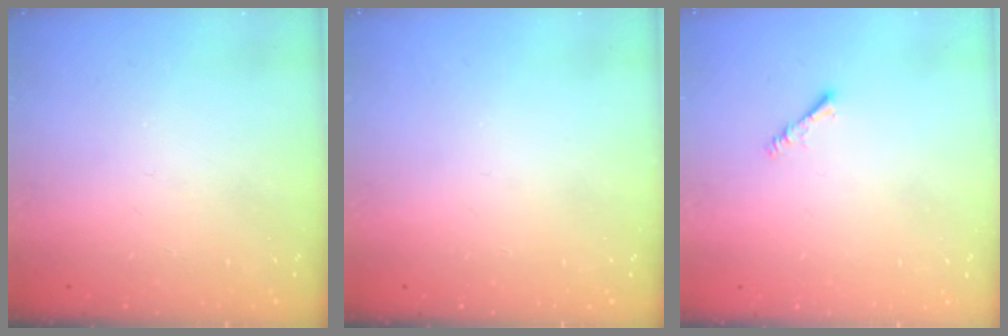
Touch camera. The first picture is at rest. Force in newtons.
{"total": 0.0}
{"total": 1.9, "press": 1.9, "slide": 0.4}